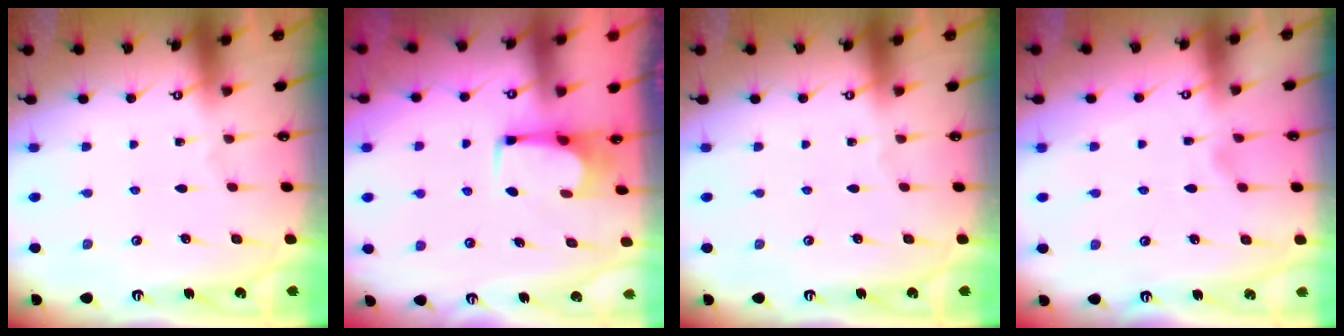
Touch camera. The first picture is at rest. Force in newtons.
{"total": 2.4, "press": 2.4, "slide": 0.4}
{"total": 0.0}
{"total": 1.1, "press": 0.6, "slide": 1.0}